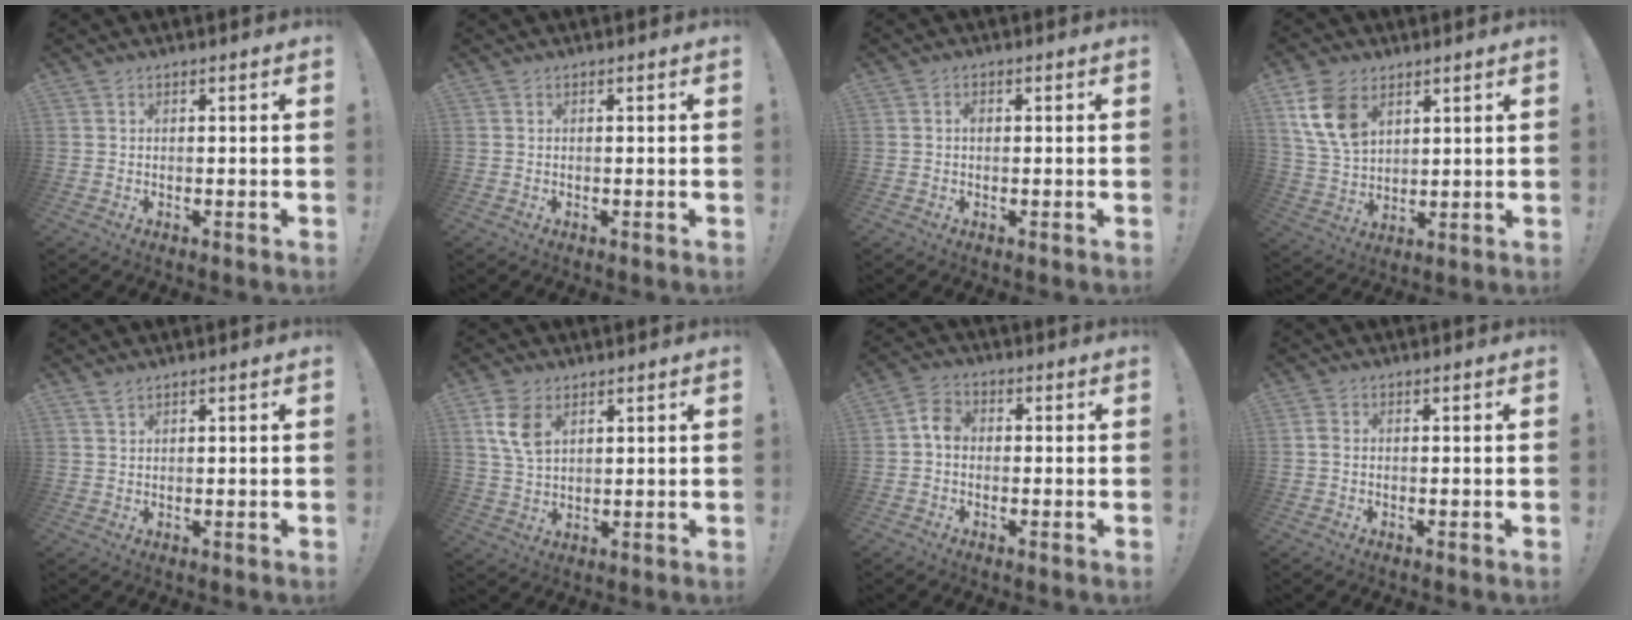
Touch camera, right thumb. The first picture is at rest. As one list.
[{"total": 0.0}, {"total": 0.9, "force": [-0.2, 0.7, 0.6], "torque": [-0.013, 0.005, -0.005]}, {"total": 12.5, "force": [6.2, 8.3, 7.1], "torque": [-0.140, -0.014, 0.126]}, {"total": 1.7, "force": [1.4, 0.5, 0.9], "torque": [-0.018, -0.003, 0.025]}, {"total": 8.3, "force": [3.8, 5.0, 5.4], "torque": [-0.108, -0.003, 0.076]}, {"total": 5.1, "force": [-0.8, 3.7, 3.3], "torque": [-0.073, 0.022, -0.011]}, {"total": 1.9, "force": [0.0, 1.3, 1.4], "torque": [-0.027, 0.006, 0.001]}]